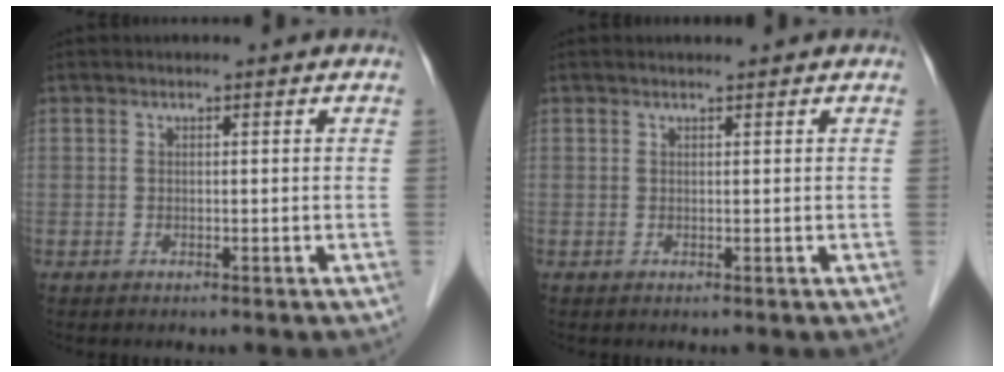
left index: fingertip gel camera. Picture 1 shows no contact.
{"total": 0.8, "force": [0.7, 0.0, 0.4], "torque": [-0.007, 0.006, 0.014]}